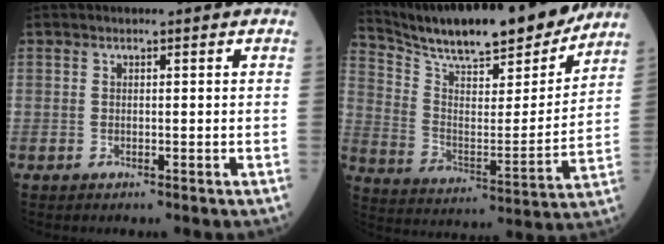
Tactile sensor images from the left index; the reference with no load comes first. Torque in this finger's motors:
{"motor_torque": [0.30, -0.84, 0.33, 0.12]}